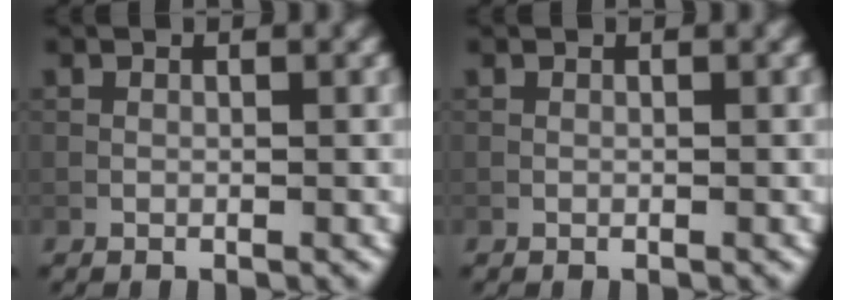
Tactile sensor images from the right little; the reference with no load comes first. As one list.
[{"total": 0.0}]